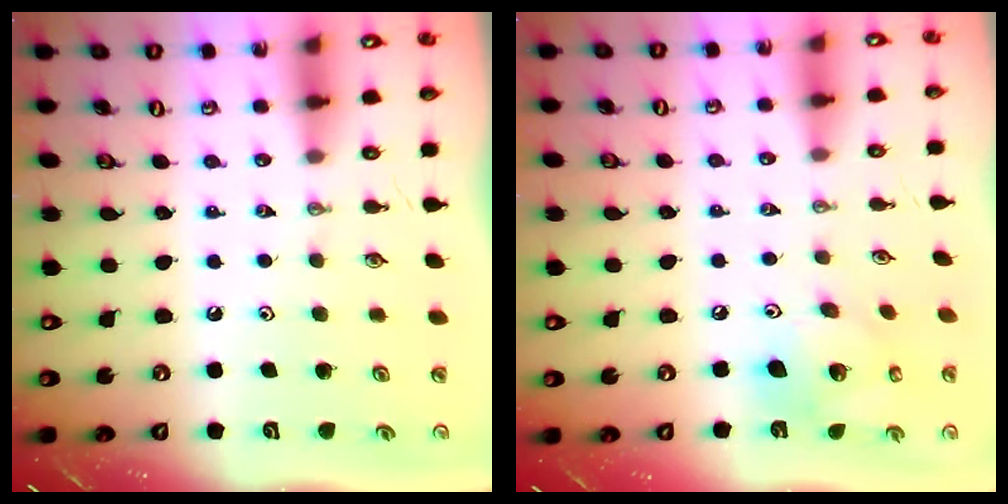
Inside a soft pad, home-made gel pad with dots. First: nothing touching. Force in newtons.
{"total": 15.4, "press": 15.2, "slide": 2.8}